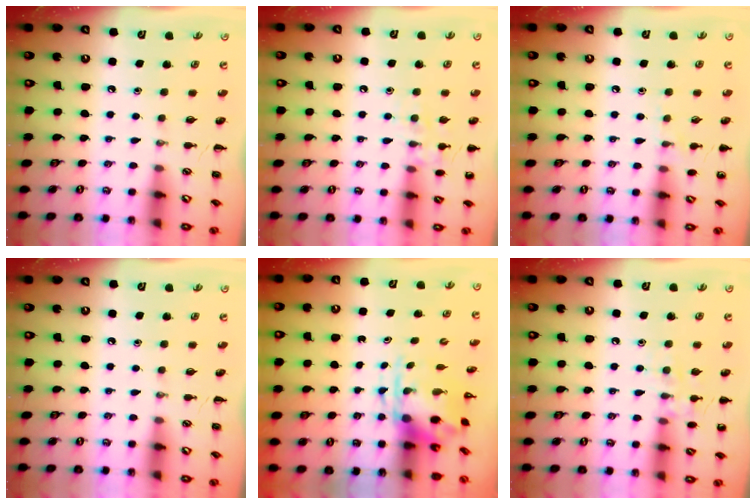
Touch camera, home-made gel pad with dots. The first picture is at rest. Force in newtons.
{"total": 8.2, "press": 8.1, "slide": 1.0}
{"total": 6.5, "press": 6.2, "slide": 1.9}
{"total": 0.0}
{"total": 3.7, "press": 3.6, "slide": 0.9}
{"total": 8.2, "press": 8.1, "slide": 1.0}